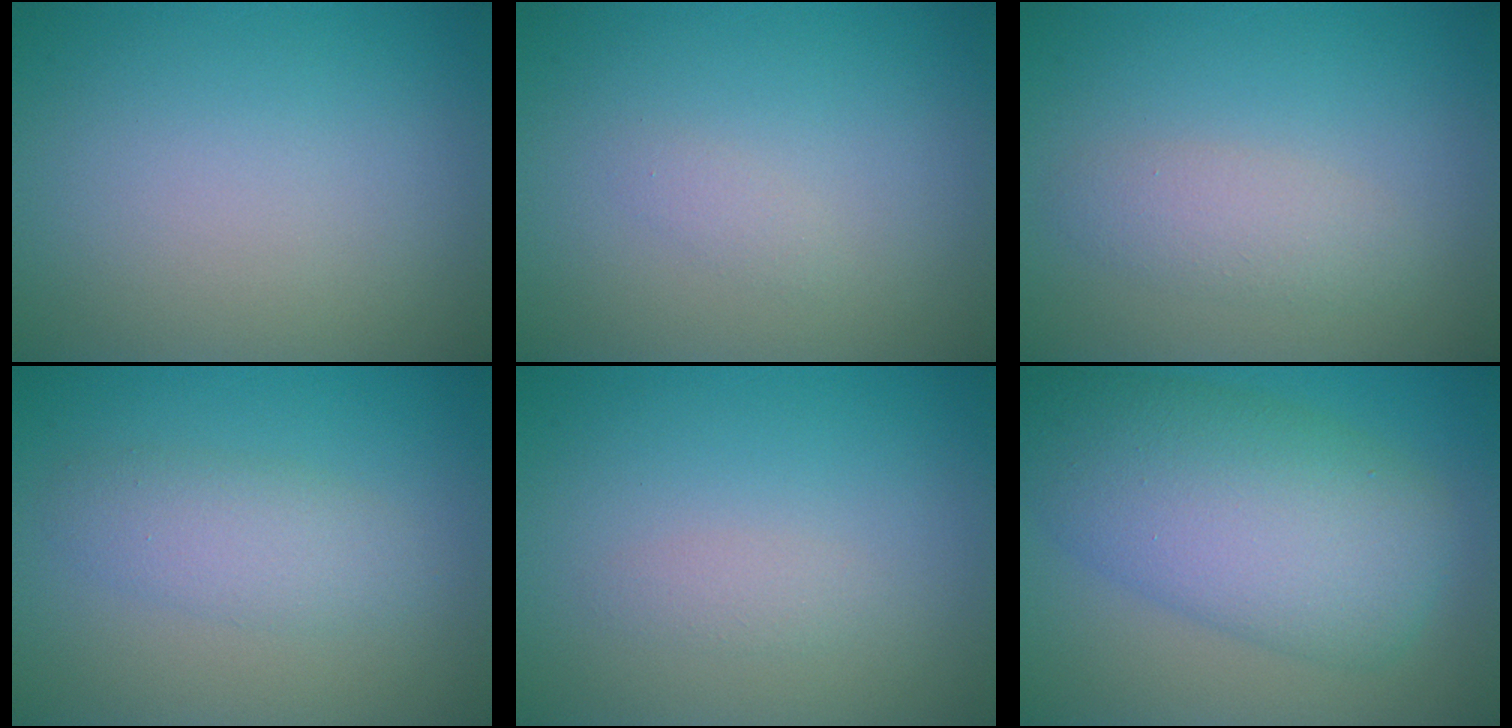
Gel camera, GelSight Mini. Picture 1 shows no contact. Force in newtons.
{"total": 0.7, "press": 0.7, "slide": 0.0}
{"total": 2.2, "press": 2.2, "slide": 0.1}
{"total": 2.7, "press": 2.7, "slide": 0.0}
{"total": 1.0, "press": 1.0, "slide": 0.0}
{"total": 9.5, "press": 9.5, "slide": 0.1}